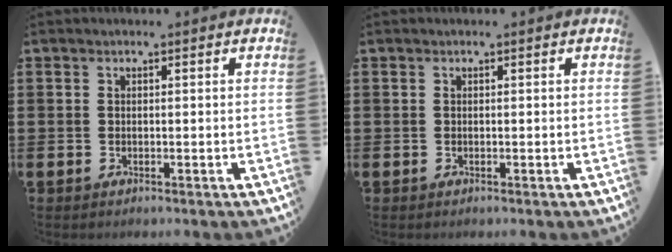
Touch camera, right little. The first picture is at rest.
{"total": 0.0}